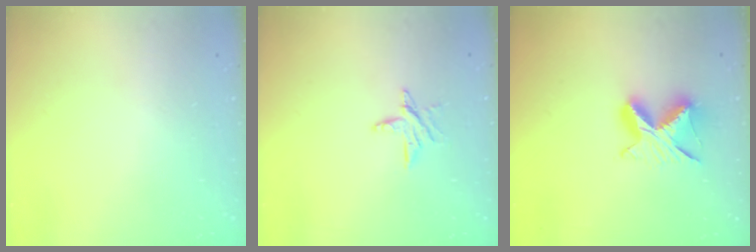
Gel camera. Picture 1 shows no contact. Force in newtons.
{"total": 5.8, "press": 5.8, "slide": 0.5}
{"total": 9.0, "press": 8.9, "slide": 0.9}